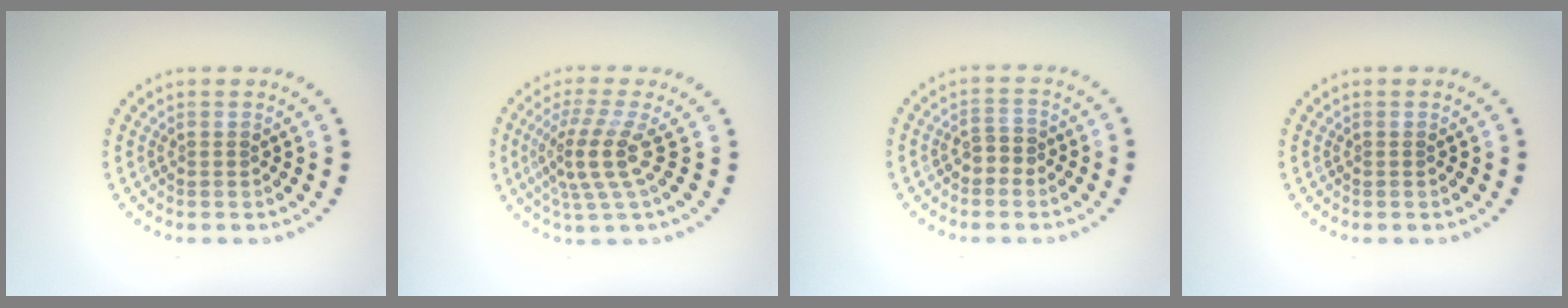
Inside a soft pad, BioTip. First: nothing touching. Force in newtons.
{"total": 3.8, "press": 2.7, "slide": 2.7}
{"total": 1.9, "press": 1.7, "slide": 0.7}
{"total": 0.0}